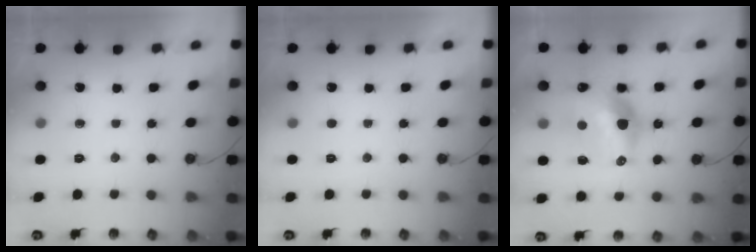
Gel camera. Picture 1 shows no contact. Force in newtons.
{"total": 0.0}
{"total": 14.6, "press": 14.6, "slide": 0.9}